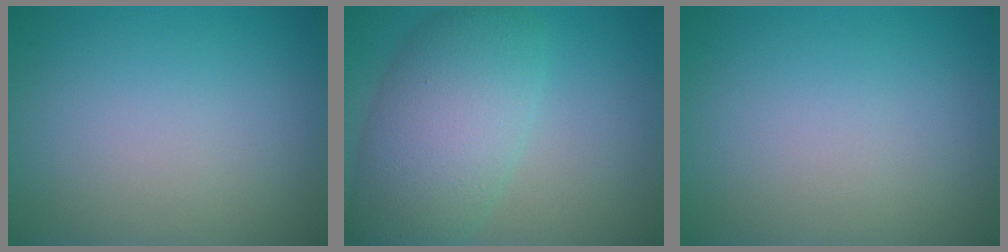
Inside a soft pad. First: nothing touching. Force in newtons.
{"total": 7.6, "press": 7.6, "slide": 0.4}
{"total": 0.0}